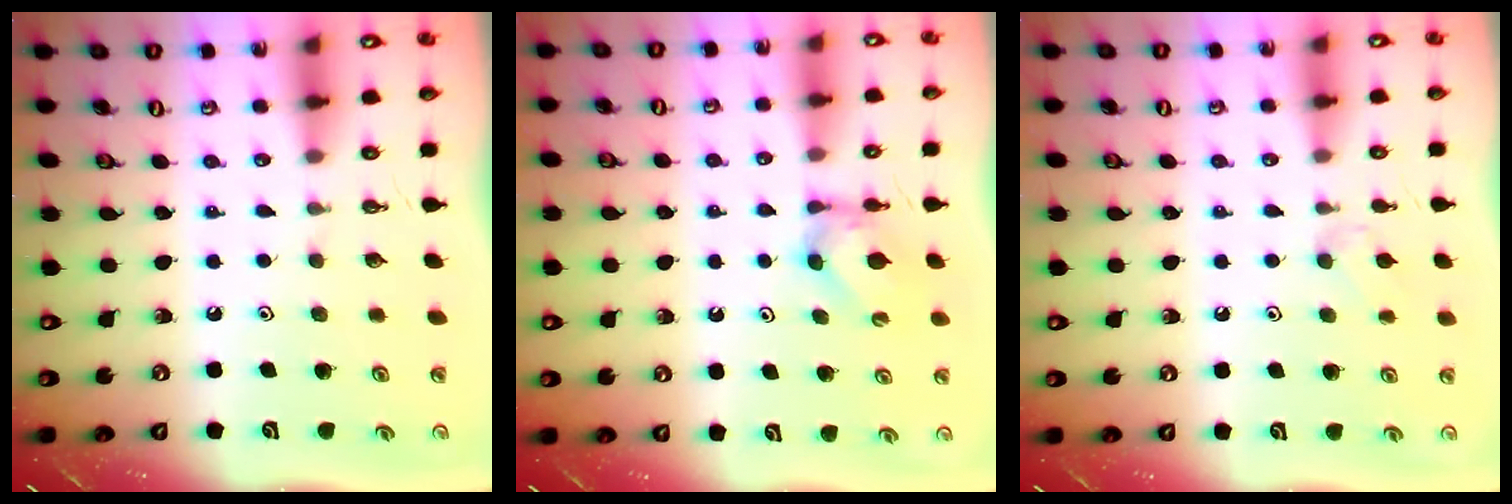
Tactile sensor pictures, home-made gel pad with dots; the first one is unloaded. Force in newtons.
{"total": 4.7, "press": 4.7, "slide": 0.8}
{"total": 4.1, "press": 4.0, "slide": 0.8}